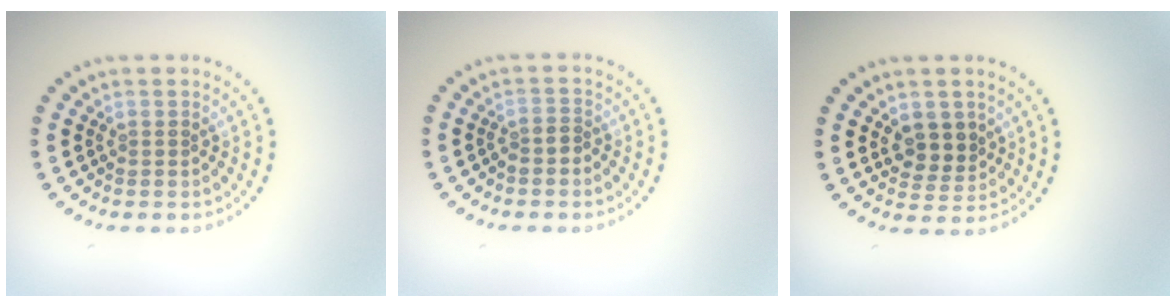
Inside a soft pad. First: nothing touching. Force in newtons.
{"total": 1.1, "press": 0.7, "slide": 0.8}
{"total": 2.7, "press": 2.5, "slide": 1.1}